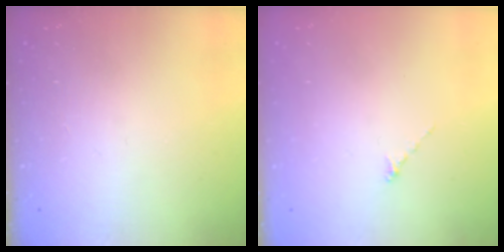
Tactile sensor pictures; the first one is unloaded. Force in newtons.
{"total": 0.0}